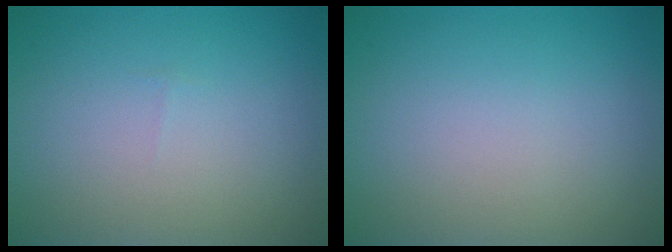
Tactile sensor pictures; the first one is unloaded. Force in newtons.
{"total": 0.0}